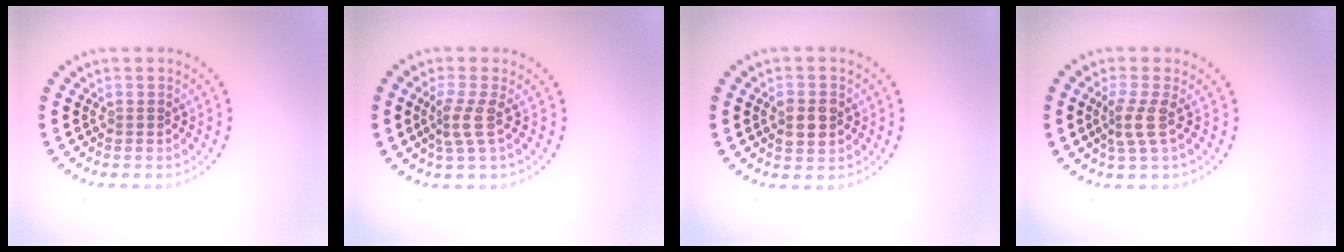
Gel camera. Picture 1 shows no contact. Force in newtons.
{"total": 2.3, "press": 1.6, "slide": 1.6}
{"total": 2.3, "press": 2.3, "slide": 0.2}
{"total": 2.3, "press": 1.6, "slide": 1.7}